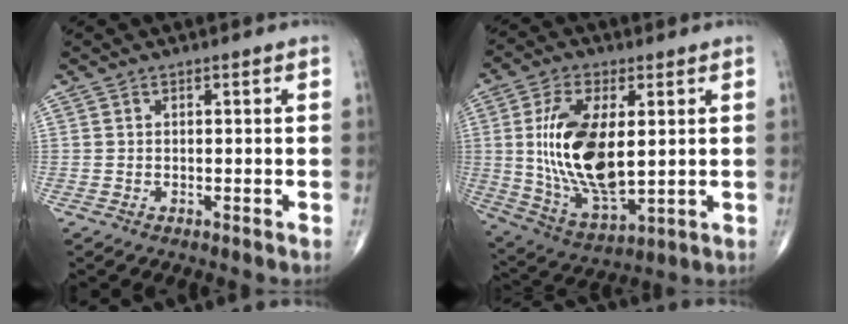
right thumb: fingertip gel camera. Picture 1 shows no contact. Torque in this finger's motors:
{"motor_torque": [1.93, 3.08, 1.98, 0.37, 0.23]}